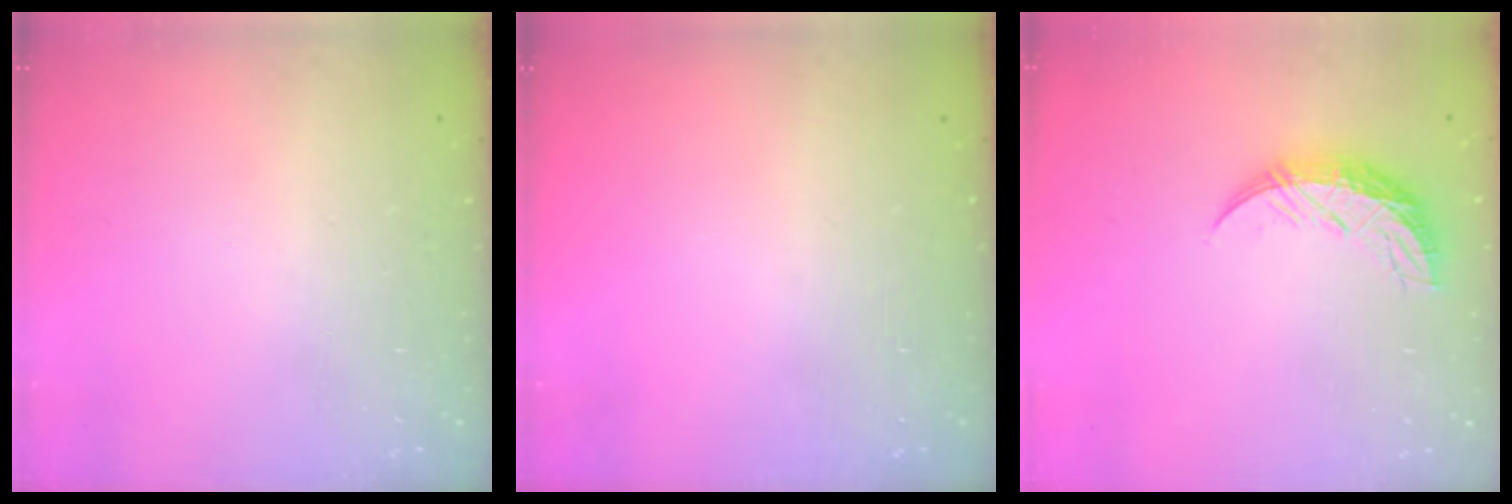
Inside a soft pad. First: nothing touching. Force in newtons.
{"total": 0.0}
{"total": 10.0, "press": 10.0, "slide": 0.6}